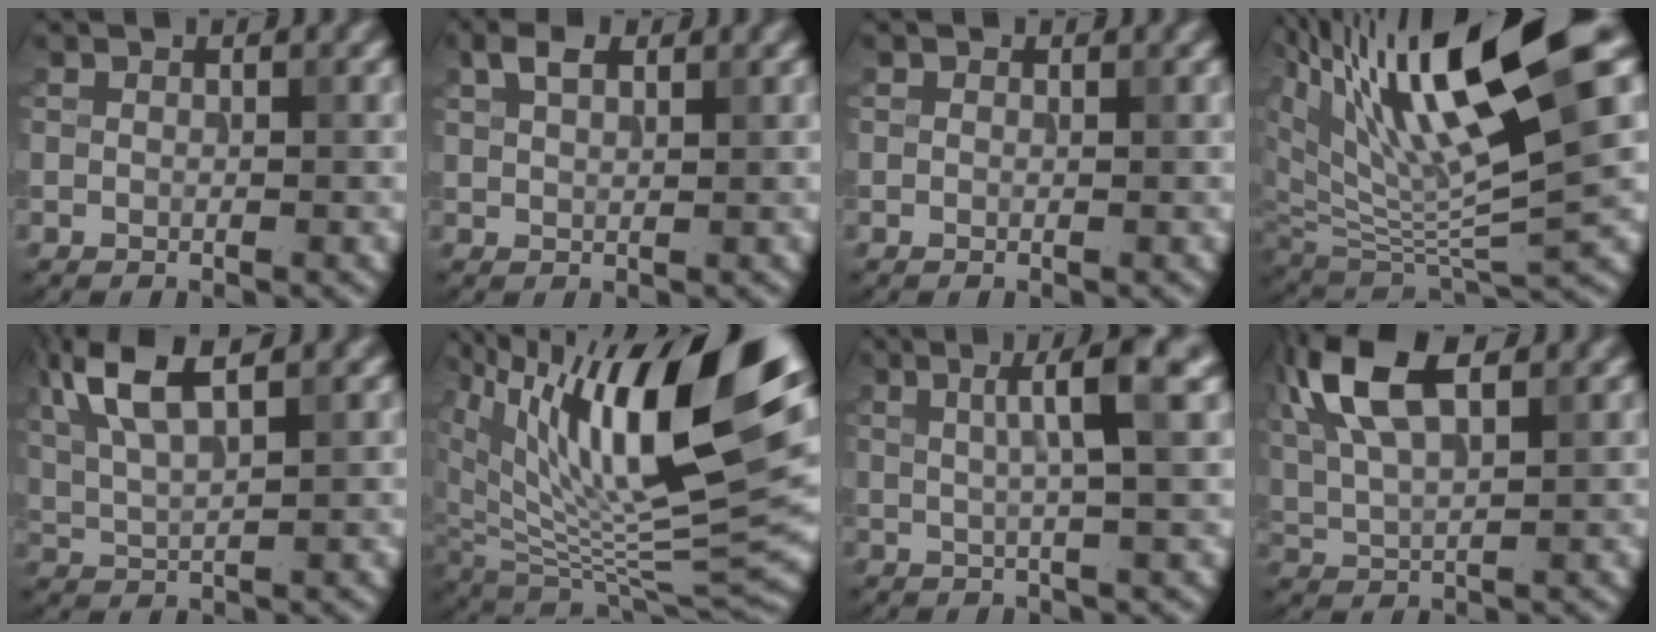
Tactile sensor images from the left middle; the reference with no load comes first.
{"total": 2.4, "force": [1.5, 1.0, 1.6], "torque": [-0.033, 0.007, 0.030]}
{"total": 0.0}
{"total": 13.6, "force": [7.1, 3.6, 11.1], "torque": [-0.193, 0.003, 0.132]}
{"total": 6.7, "force": [3.4, 2.0, 5.5], "torque": [-0.118, 0.018, 0.068]}
{"total": 16.9, "force": [8.1, 6.2, 13.6], "torque": [-0.233, 0.020, 0.145]}
{"total": 4.9, "force": [1.5, 0.6, 4.6], "torque": [-0.066, 0.009, 0.024]}
{"total": 9.0, "force": [4.2, 3.7, 7.0], "torque": [-0.157, 0.025, 0.070]}